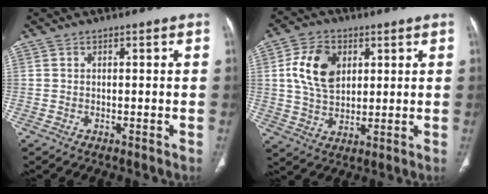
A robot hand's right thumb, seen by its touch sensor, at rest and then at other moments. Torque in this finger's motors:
{"motor_torque": [0.02, 0.02, 0.73, 0.48, 0.10]}